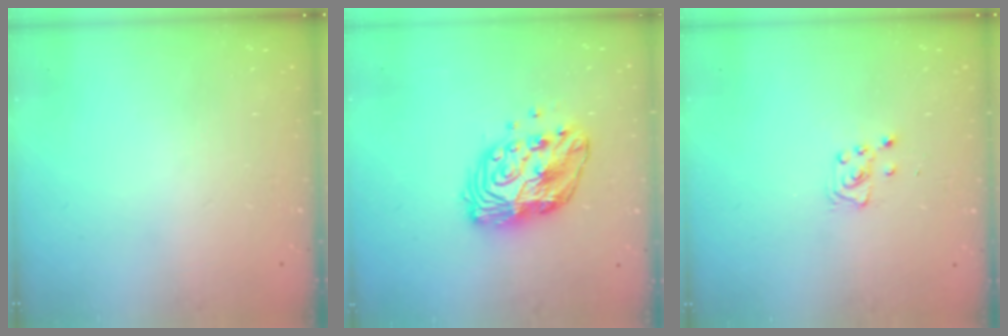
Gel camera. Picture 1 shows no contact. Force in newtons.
{"total": 12.3, "press": 12.3, "slide": 1.0}
{"total": 4.1, "press": 4.1, "slide": 0.4}